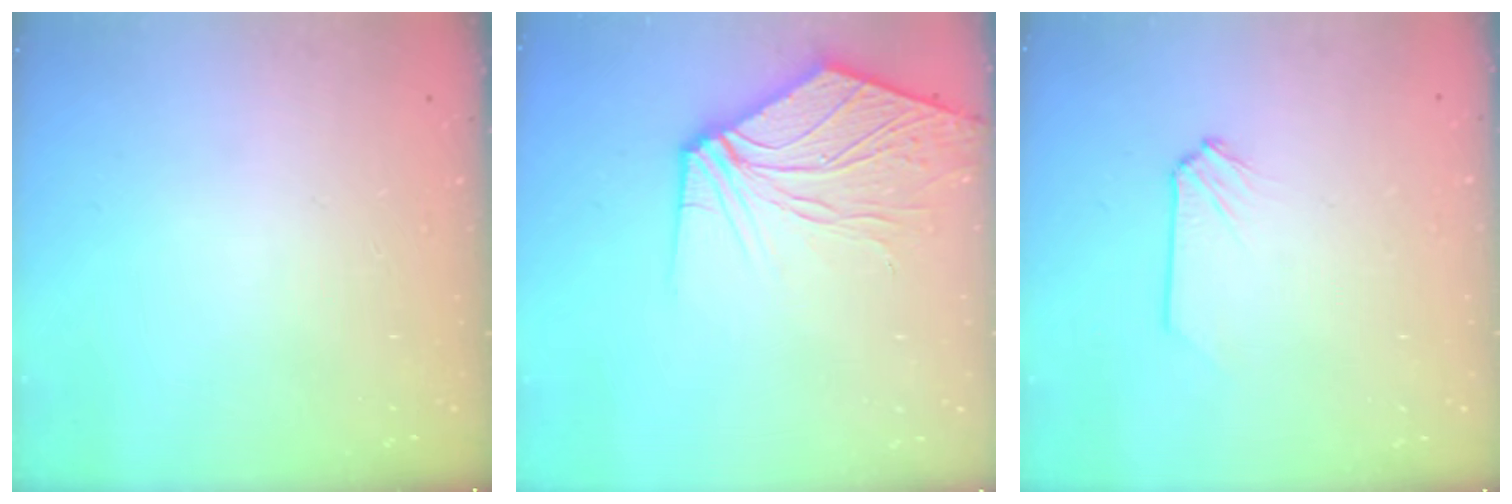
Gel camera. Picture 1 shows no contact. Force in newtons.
{"total": 12.0, "press": 11.9, "slide": 1.8}
{"total": 0.0}